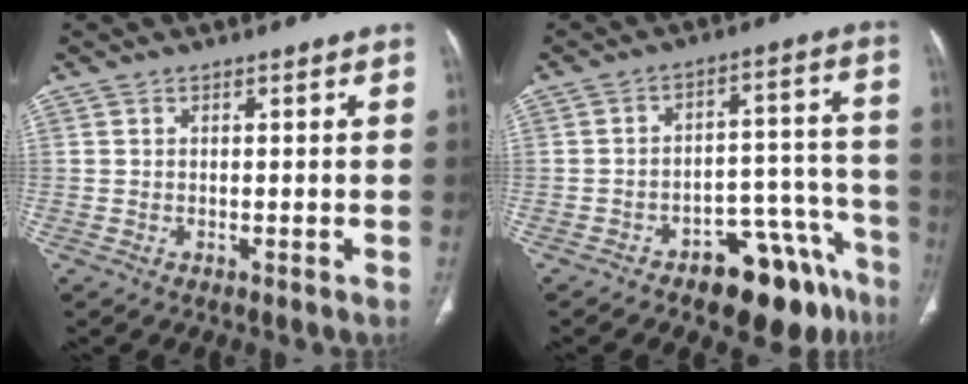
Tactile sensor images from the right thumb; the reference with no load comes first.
{"total": 14.8, "force": [-10.1, 6.8, 8.5], "torque": [-0.058, 0.093, -0.140]}